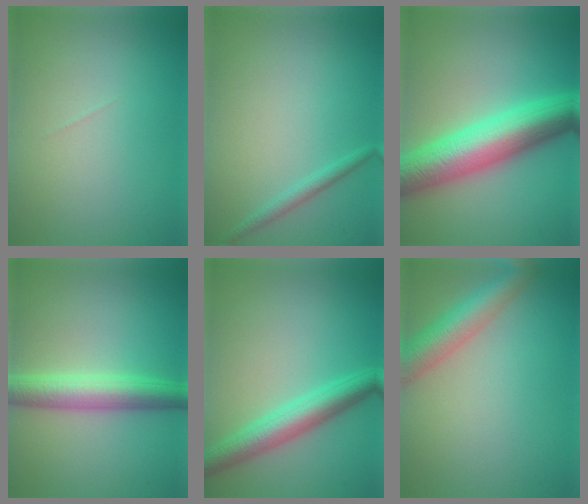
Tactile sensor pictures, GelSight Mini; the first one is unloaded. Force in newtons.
{"total": 1.3, "press": 1.3, "slide": 0.0}
{"total": 9.7, "press": 9.7, "slide": 0.1}
{"total": 4.9, "press": 4.9, "slide": 0.2}
{"total": 4.7, "press": 4.7, "slide": 0.1}
{"total": 4.9, "press": 4.9, "slide": 0.2}